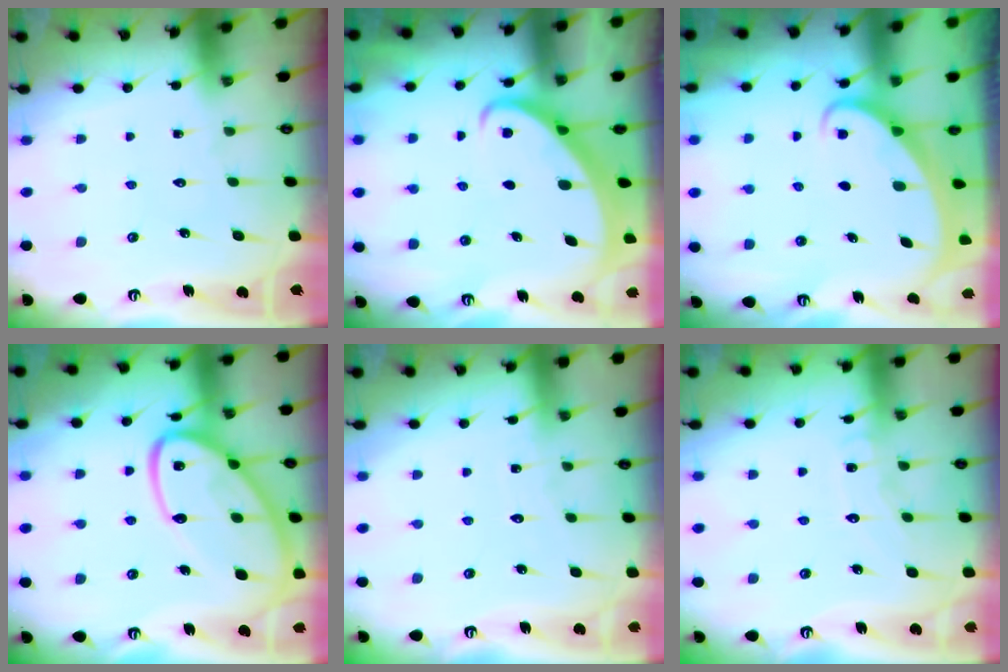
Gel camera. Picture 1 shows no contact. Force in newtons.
{"total": 2.7, "press": 2.6, "slide": 0.3}
{"total": 1.6, "press": 1.6, "slide": 0.1}
{"total": 19.1, "press": 19.1, "slide": 1.7}
{"total": 2.4, "press": 2.4, "slide": 0.3}
{"total": 6.8, "press": 6.8, "slide": 0.6}